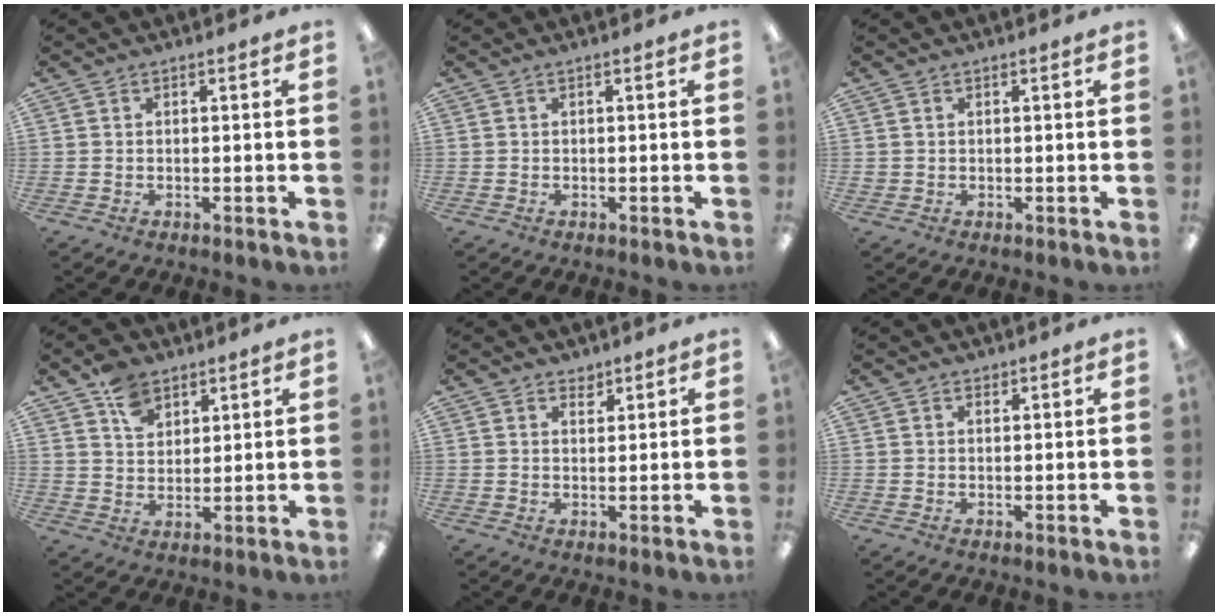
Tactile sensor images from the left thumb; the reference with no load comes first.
{"total": 0.0}
{"total": 0.9, "force": [0.4, 0.8, 0.1], "torque": [-0.002, 0.004, 0.007]}
{"total": 7.7, "force": [5.2, 5.0, 2.7], "torque": [-0.049, -0.014, 0.096]}
{"total": 2.3, "force": [2.0, 1.2, 0.2], "torque": [0.010, -0.014, 0.035]}
{"total": 1.1, "force": [0.9, 0.6, 0.1], "torque": [0.006, -0.003, 0.015]}